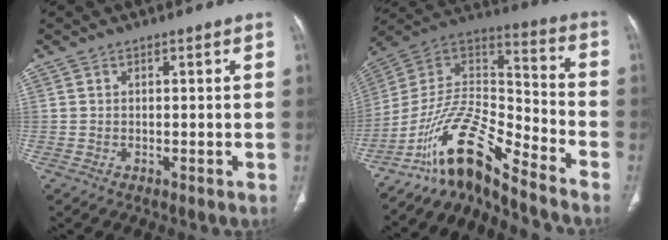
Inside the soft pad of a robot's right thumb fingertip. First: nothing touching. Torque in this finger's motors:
{"motor_torque": [2.75, 0.10, 1.26, -1.51, 0.40]}